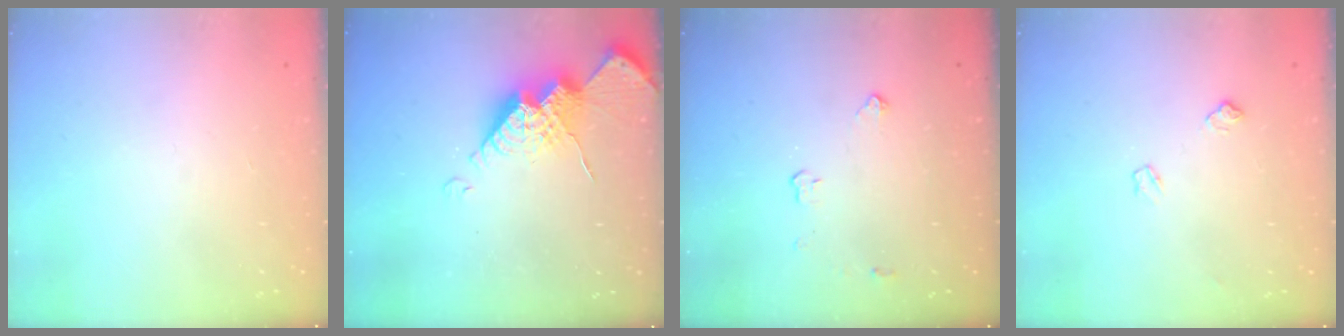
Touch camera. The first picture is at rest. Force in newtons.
{"total": 14.7, "press": 14.6, "slide": 1.1}
{"total": 3.6, "press": 3.5, "slide": 0.5}
{"total": 4.5, "press": 4.5, "slide": 0.8}